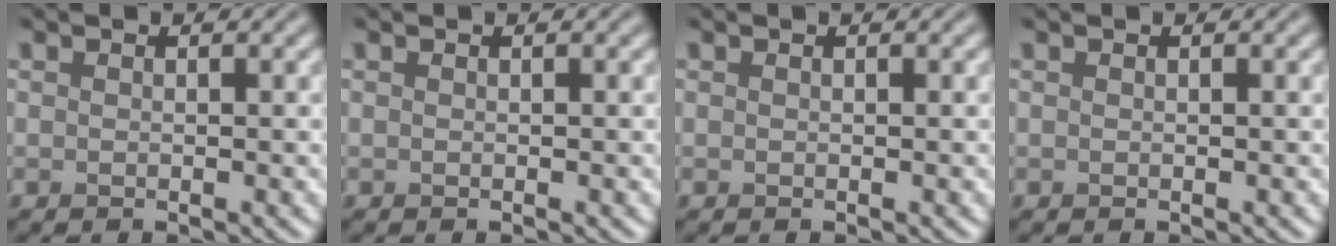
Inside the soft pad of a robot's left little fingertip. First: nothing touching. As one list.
[{"total": 0.0}, {"total": 0.0}, {"total": 0.0}]